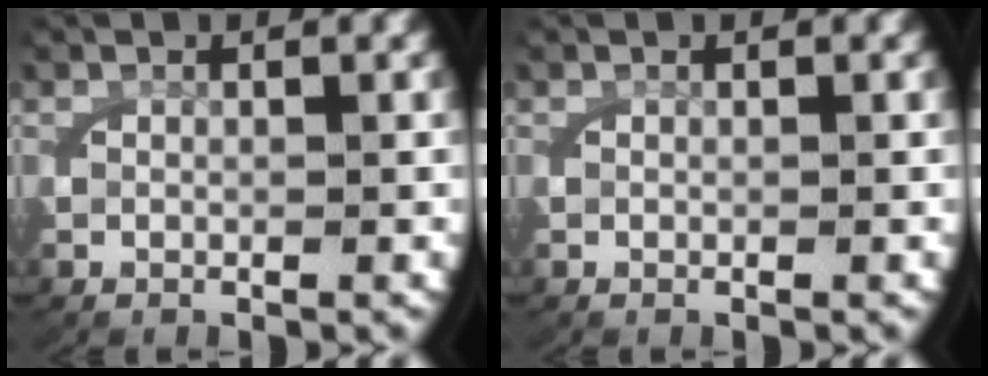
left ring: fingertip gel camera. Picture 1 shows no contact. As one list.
[{"total": 0.0}]